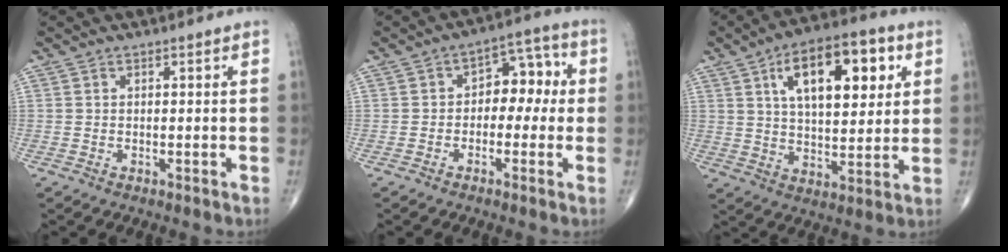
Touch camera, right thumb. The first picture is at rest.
{"total": 7.8, "force": [-0.2, 5.2, 5.8], "torque": [-0.040, 0.035, -0.015]}
{"total": 17.9, "force": [6.4, 8.4, 14.4], "torque": [-0.190, -0.007, 0.101]}